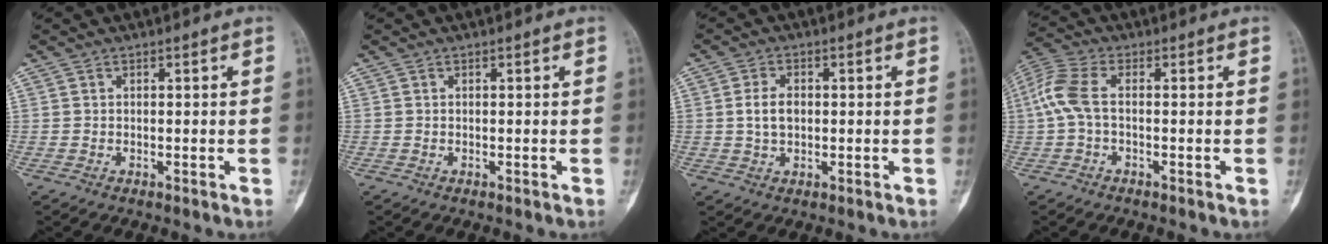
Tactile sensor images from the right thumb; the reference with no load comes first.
{"total": 0.0}
{"total": 4.3, "force": [0.2, 2.8, 3.3], "torque": [-0.058, 0.006, 0.001]}
{"total": 6.8, "force": [-0.4, 3.3, 6.0], "torque": [-0.152, 0.022, -0.017]}